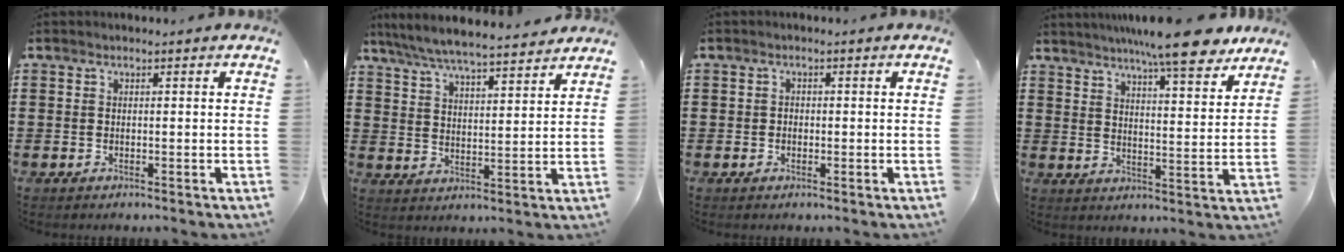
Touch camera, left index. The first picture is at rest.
{"total": 6.4, "force": [6.0, 0.2, 2.2], "torque": [-0.067, -0.031, 0.104]}
{"total": 1.9, "force": [-0.4, 1.8, 0.6], "torque": [-0.019, 0.006, -0.012]}
{"total": 9.9, "force": [8.4, 0.4, 5.2], "torque": [-0.094, -0.037, 0.145]}